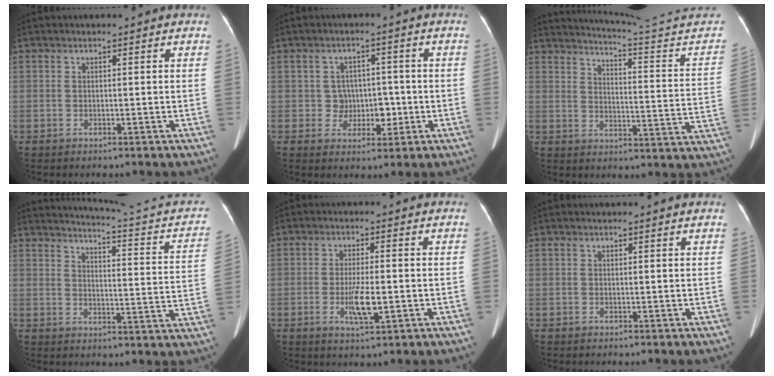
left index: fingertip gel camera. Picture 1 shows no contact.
{"total": 4.4, "force": [-0.7, 4.1, 1.3], "torque": [-0.009, 0.011, -0.003]}
{"total": 21.4, "force": [20.5, -1.7, 6.2], "torque": [-0.098, -0.113, 0.245]}
{"total": 17.2, "force": [15.6, 0.7, 7.2], "torque": [-0.101, -0.057, 0.173]}
{"total": 5.0, "force": [-1.5, 0.9, 4.7], "torque": [-0.094, -0.011, -0.021]}
{"total": 1.1, "force": [1.1, -0.1, 0.2], "torque": [-0.013, -0.001, 0.009]}